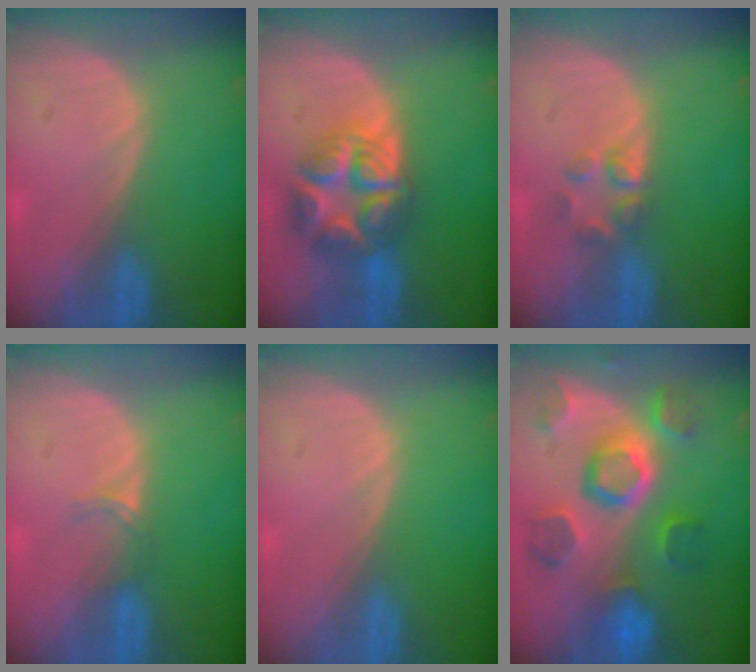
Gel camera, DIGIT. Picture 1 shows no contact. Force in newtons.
{"total": 8.9, "press": 8.9, "slide": 0.5}
{"total": 2.9, "press": 2.9, "slide": 0.3}
{"total": 1.9, "press": 1.5, "slide": 1.2}
{"total": 0.0}
{"total": 11.1, "press": 9.9, "slide": 4.9}